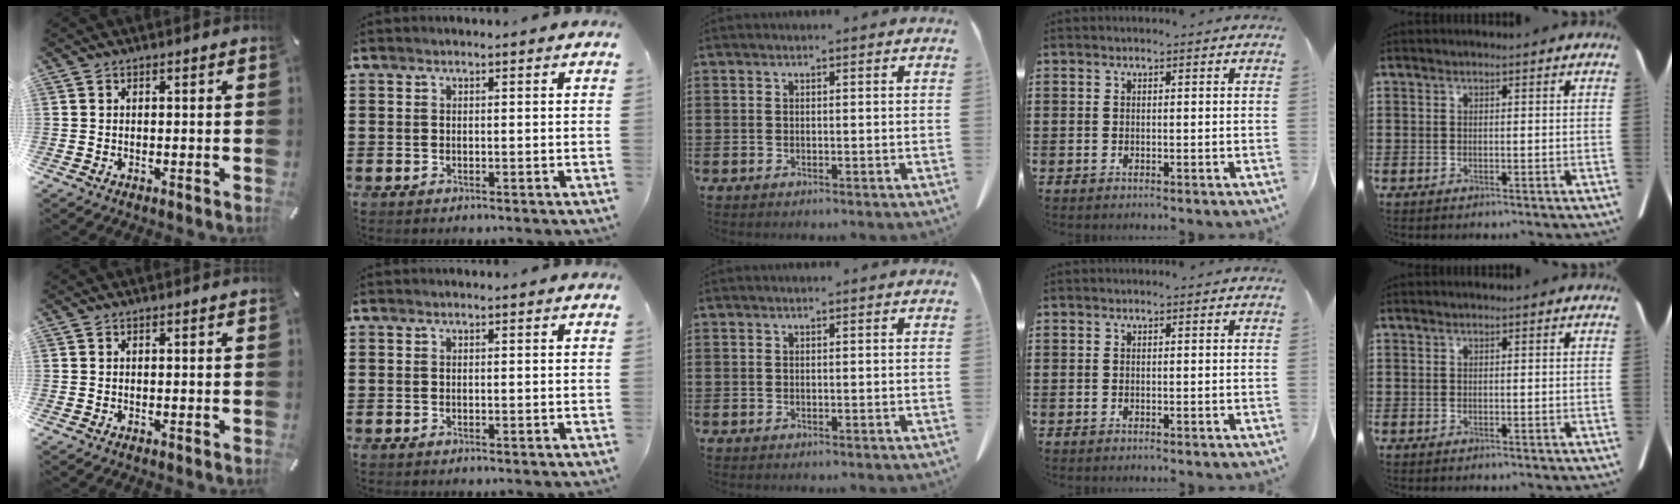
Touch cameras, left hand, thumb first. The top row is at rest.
{}